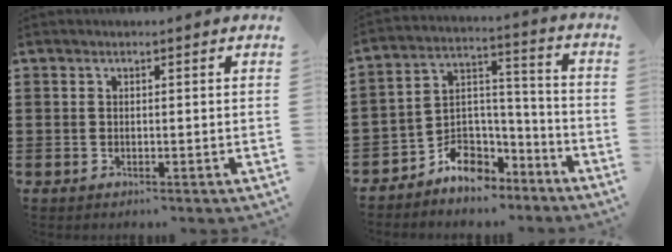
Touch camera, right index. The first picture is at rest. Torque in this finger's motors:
{"motor_torque": [-0.68, 0.80, 0.05, -0.05]}